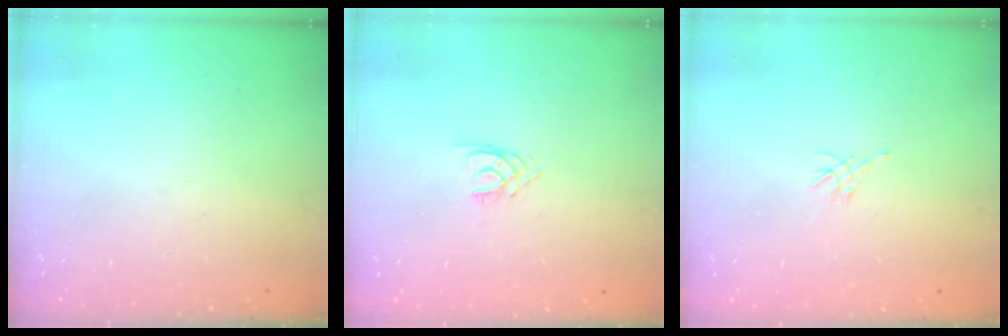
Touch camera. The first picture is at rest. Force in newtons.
{"total": 1.6, "press": 1.6, "slide": 0.2}
{"total": 2.0, "press": 1.9, "slide": 0.7}